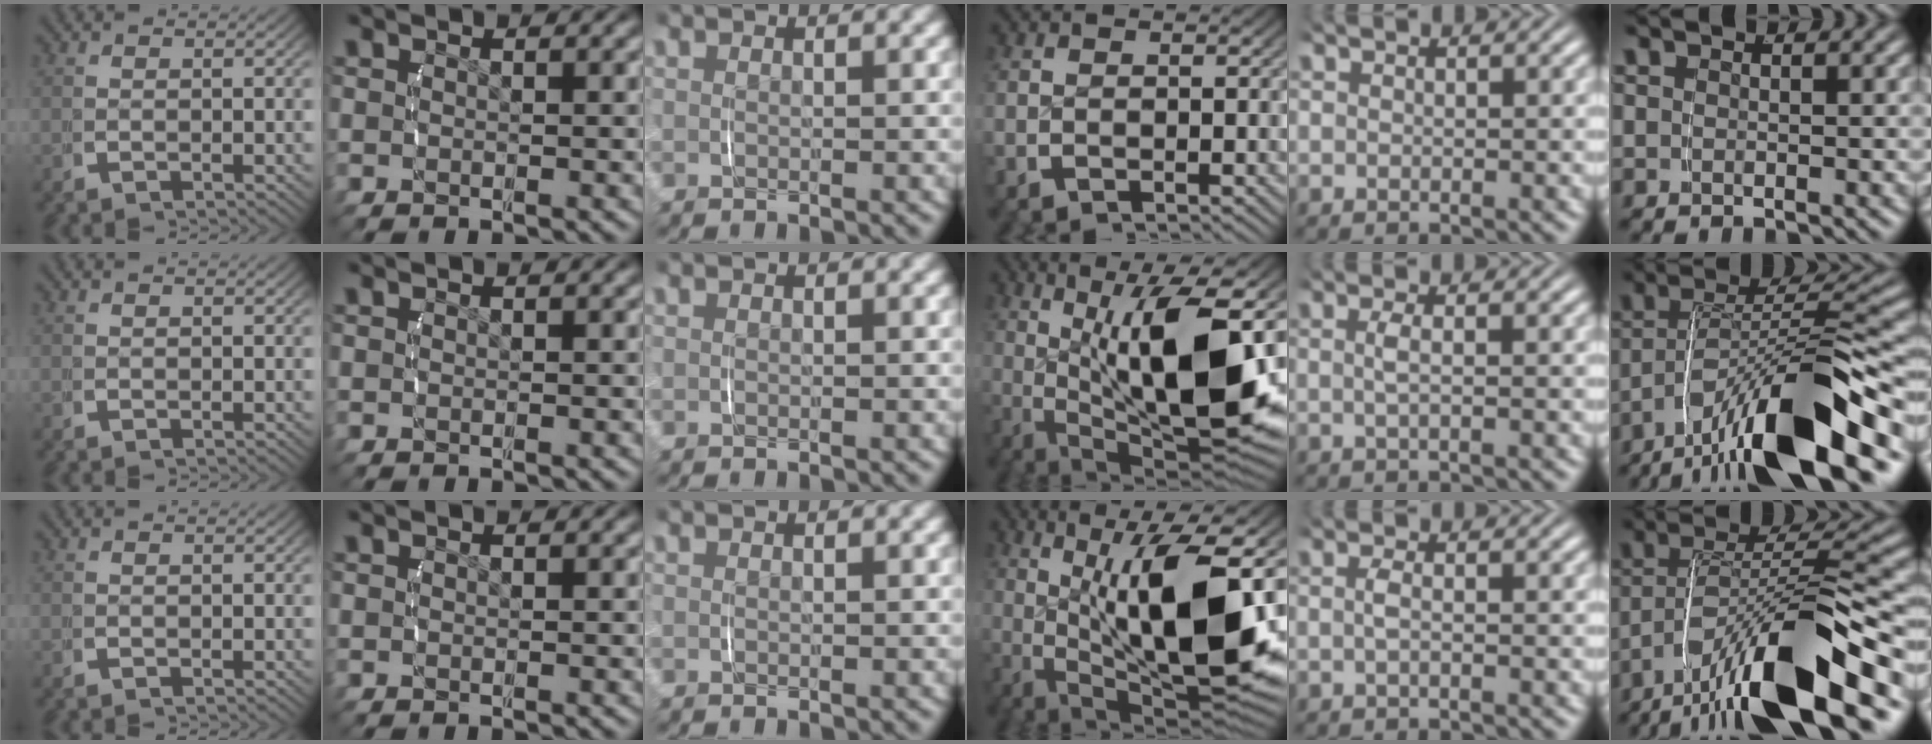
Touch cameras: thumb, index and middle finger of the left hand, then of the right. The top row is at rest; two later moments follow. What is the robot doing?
{"motion": "lift_and_place", "object": "jar lid"}